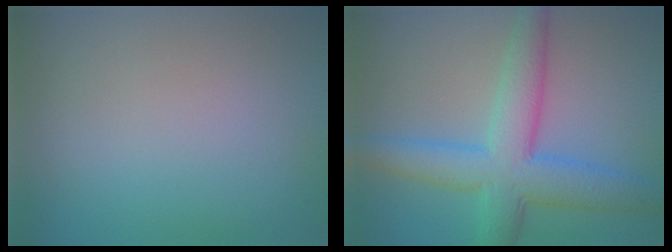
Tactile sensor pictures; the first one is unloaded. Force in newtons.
{"total": 7.0, "press": 7.0, "slide": 0.1}